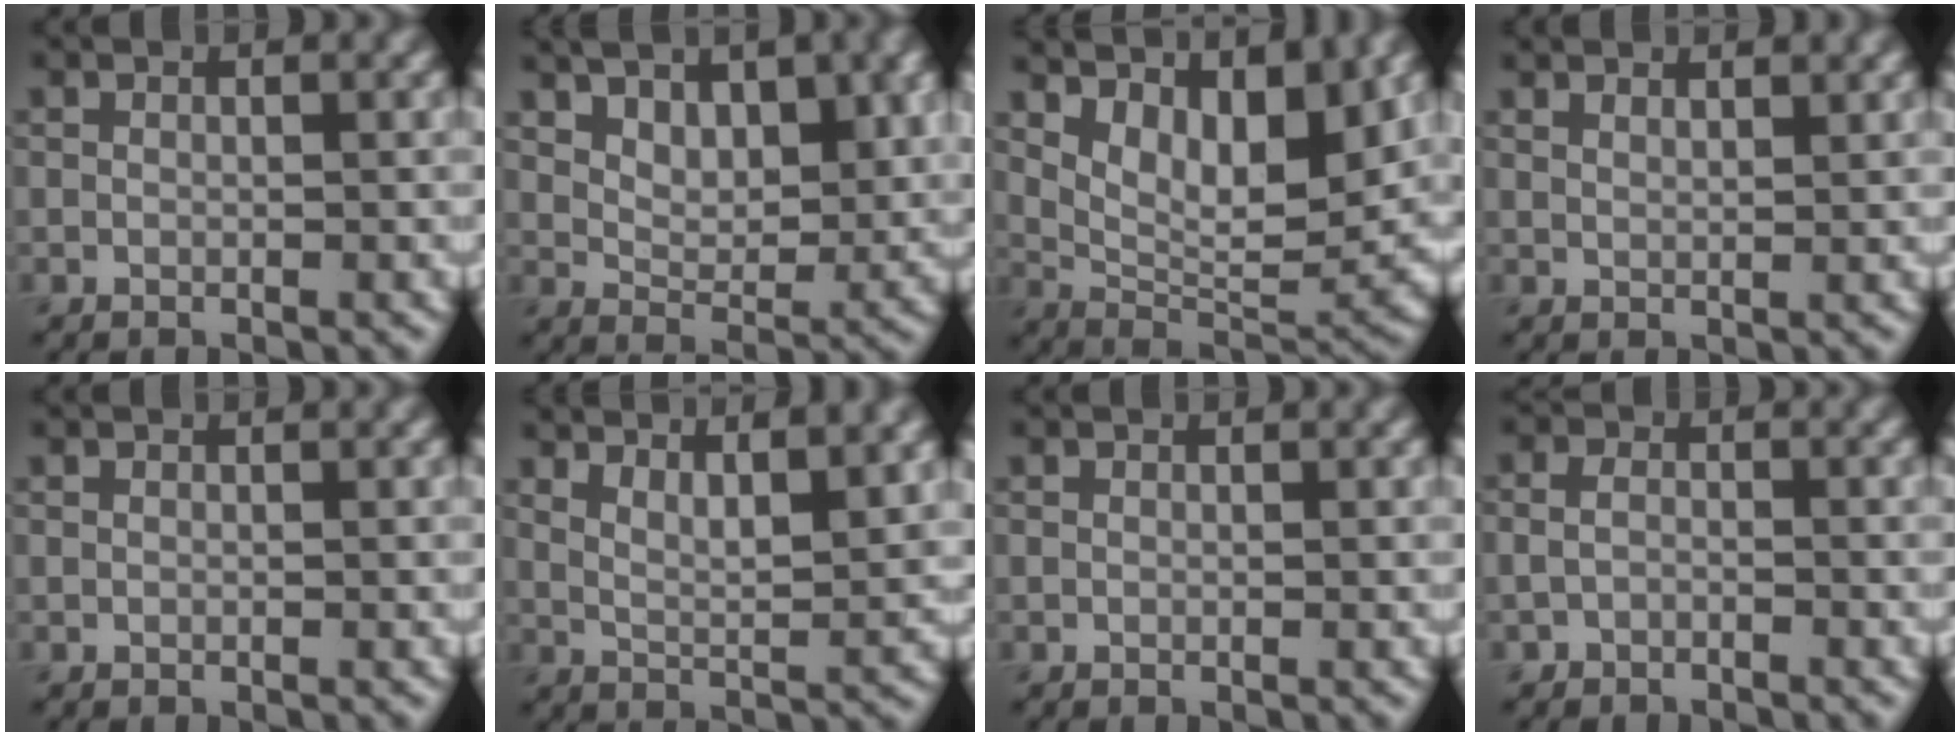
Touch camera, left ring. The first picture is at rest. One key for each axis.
{"total": 6.6, "fx": 3.7, "fy": 3.3, "fz": 4.3, "tx": -0.060, "ty": 0.000, "tz": 0.061}
{"total": 8.2, "fx": 3.9, "fy": 3.4, "fz": 6.3, "tx": -0.107, "ty": -0.011, "tz": 0.071}
{"total": 2.5, "fx": 2.0, "fy": 0.8, "fz": 1.1, "tx": -0.011, "ty": 0.005, "tz": 0.017}
{"total": 0.0}
{"total": 6.0, "fx": 4.3, "fy": 1.6, "fz": 3.9, "tx": -0.043, "ty": 0.012, "tz": 0.055}
{"total": 0.0}
{"total": 1.1, "fx": -0.7, "fy": 0.7, "fz": 0.6, "tx": -0.012, "ty": 0.002, "tz": -0.018}